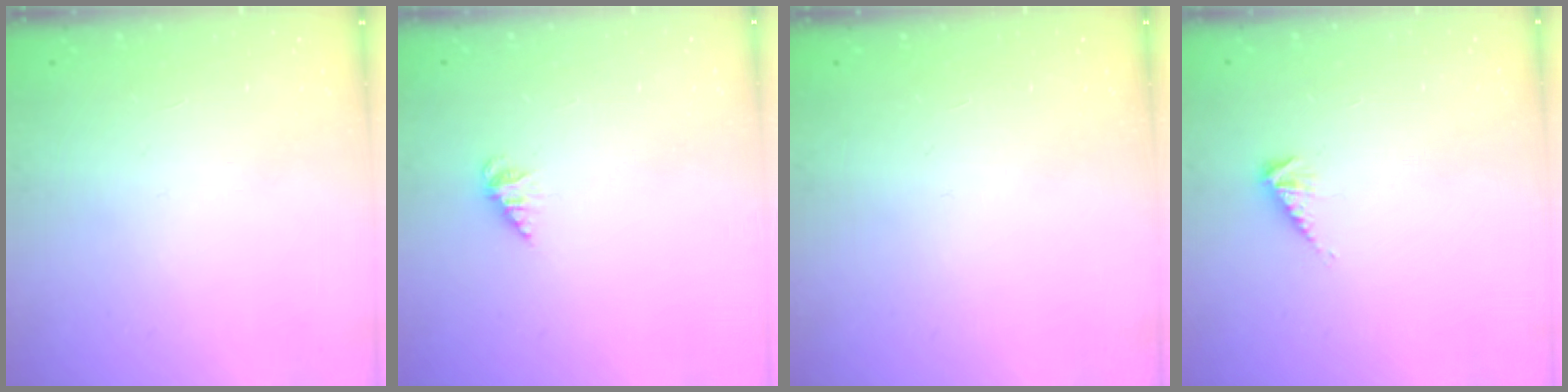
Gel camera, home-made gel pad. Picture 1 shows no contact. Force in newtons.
{"total": 1.2, "press": 1.2, "slide": 0.1}
{"total": 0.0}
{"total": 3.0, "press": 3.0, "slide": 0.6}